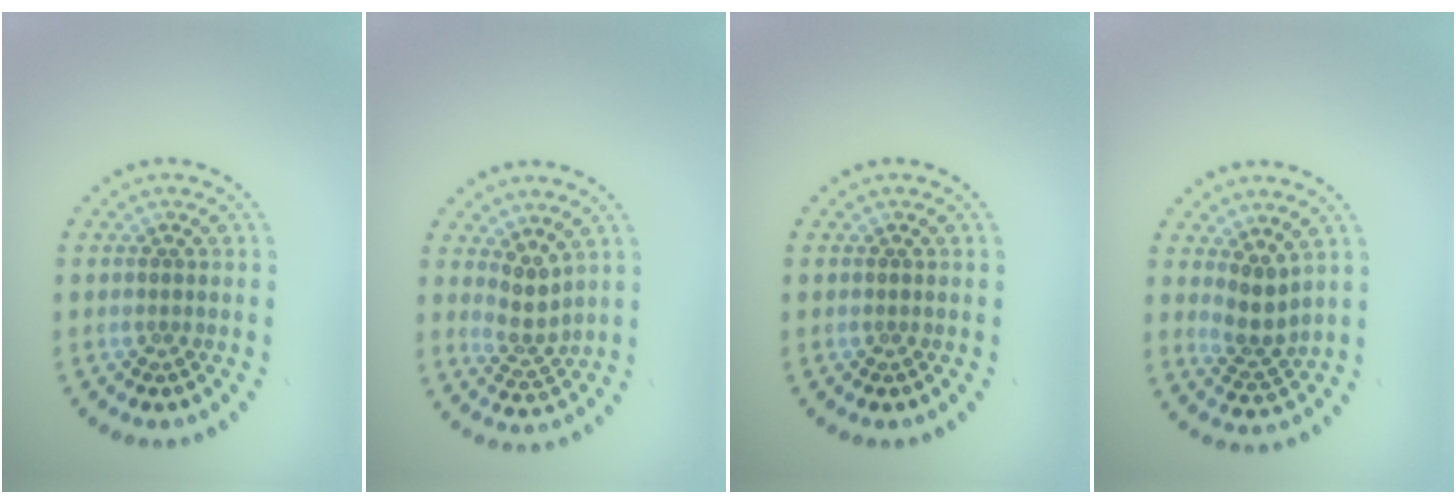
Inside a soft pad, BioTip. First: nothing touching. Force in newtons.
{"total": 2.3, "press": 1.7, "slide": 1.5}
{"total": 0.0}
{"total": 2.7, "press": 2.1, "slide": 1.6}